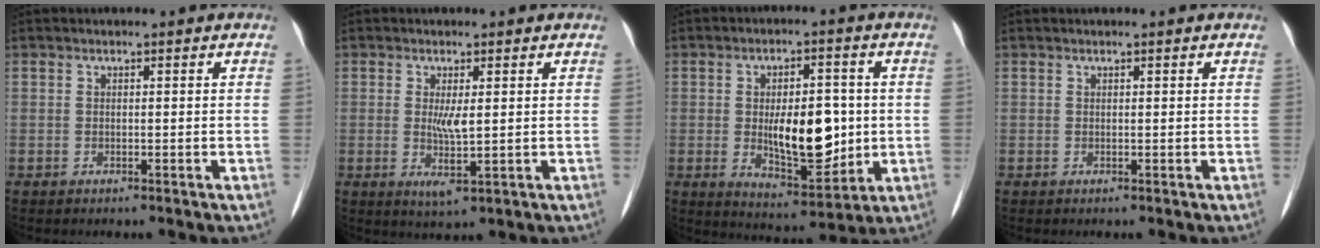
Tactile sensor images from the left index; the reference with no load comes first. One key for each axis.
{"total": 3.4, "fx": 0.4, "fy": 0.6, "fz": 3.3, "tx": -0.065, "ty": -0.010, "tz": 0.011}
{"total": 11.1, "fx": -0.3, "fy": 4.5, "fz": 10.1, "tx": -0.166, "ty": -0.008, "tz": 0.005}
{"total": 1.0, "fx": 0.9, "fy": 0.0, "fz": 0.4, "tx": -0.009, "ty": 0.006, "tz": 0.011}